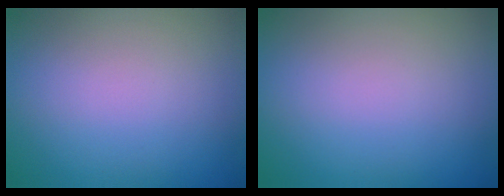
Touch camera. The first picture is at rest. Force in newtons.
{"total": 0.0}